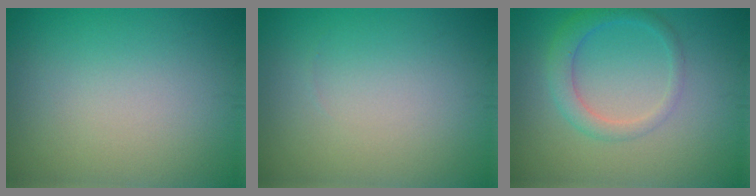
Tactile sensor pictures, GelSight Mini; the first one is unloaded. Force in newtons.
{"total": 0.0}
{"total": 2.7, "press": 2.7, "slide": 0.1}